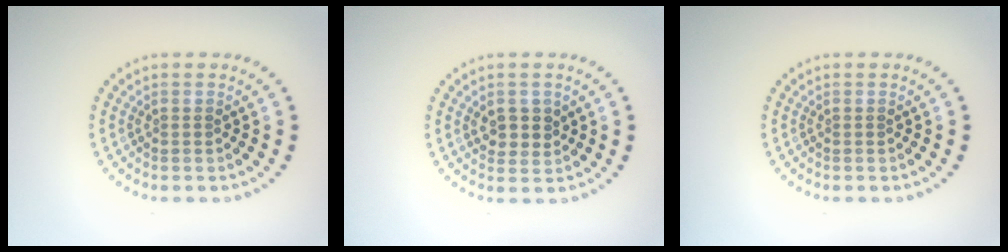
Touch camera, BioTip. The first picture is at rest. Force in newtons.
{"total": 2.3, "press": 2.2, "slide": 0.7}
{"total": 0.0}